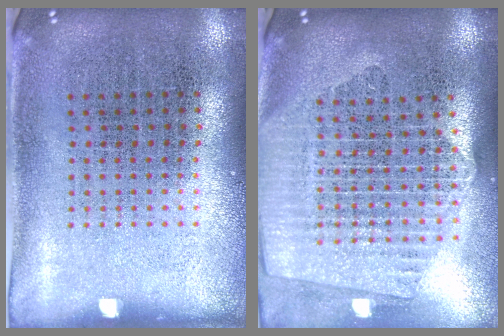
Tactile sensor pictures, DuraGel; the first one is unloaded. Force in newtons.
{"total": 2.3, "press": 2.0, "slide": 1.2}